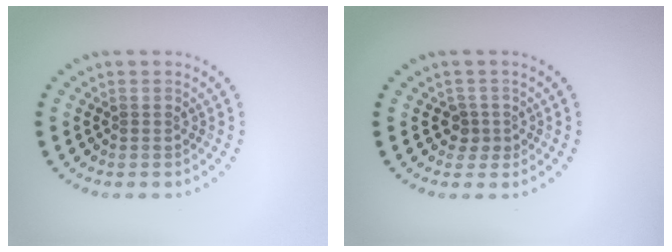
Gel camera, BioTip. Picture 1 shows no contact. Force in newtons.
{"total": 1.6, "press": 1.2, "slide": 1.1}